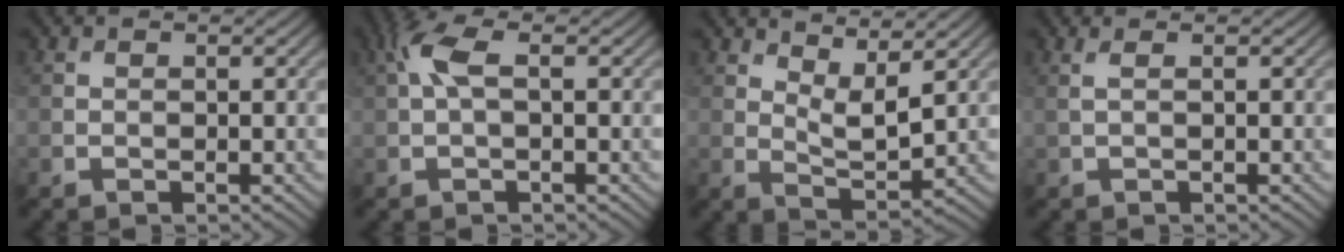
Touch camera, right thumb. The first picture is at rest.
{"total": 3.5, "force": [0.6, 1.1, 3.3], "torque": [-0.078, 0.014, 0.008]}
{"total": 5.2, "force": [3.7, 1.4, 3.5], "torque": [-0.066, -0.013, 0.068]}
{"total": 1.4, "force": [0.4, 0.4, 1.3], "torque": [-0.022, 0.002, 0.000]}